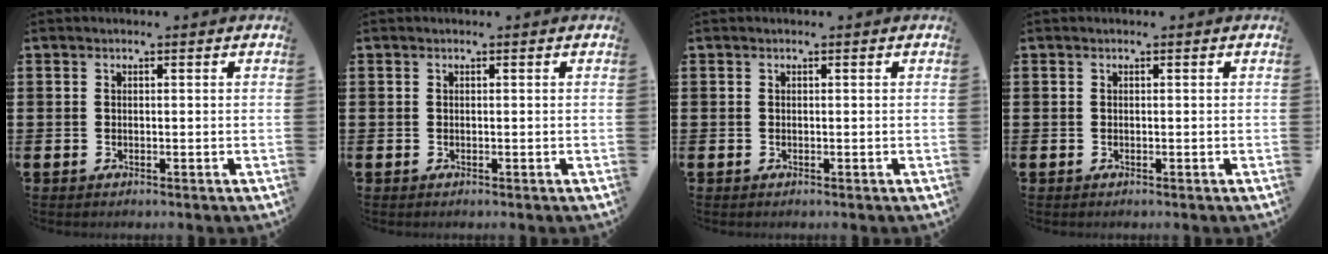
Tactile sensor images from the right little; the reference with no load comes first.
{"total": 0.0}
{"total": 0.0}
{"total": 0.0}